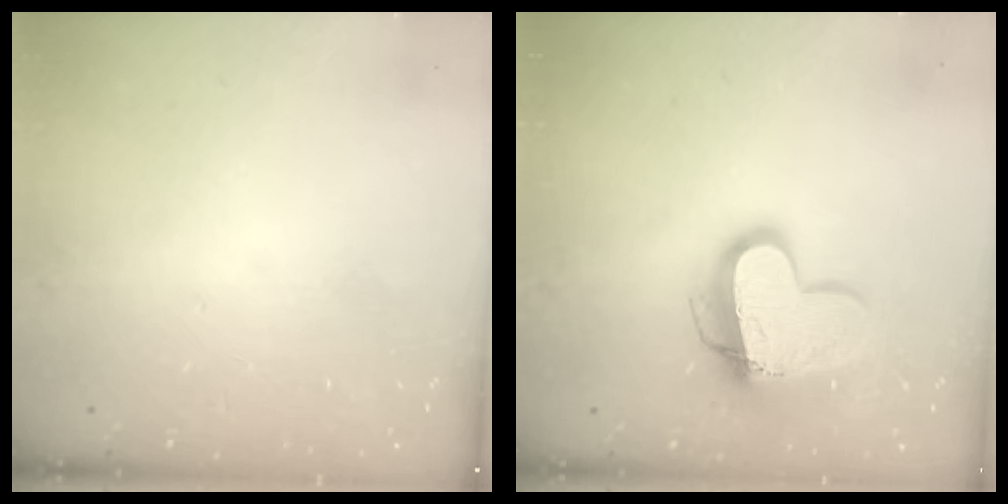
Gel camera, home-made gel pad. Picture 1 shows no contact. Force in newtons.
{"total": 13.7, "press": 13.6, "slide": 1.3}